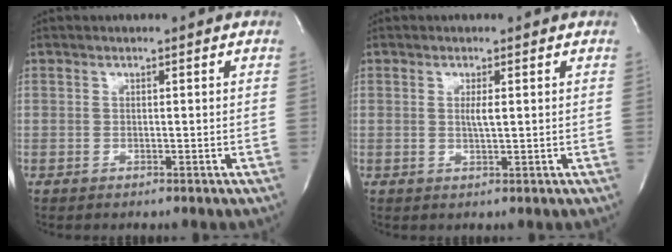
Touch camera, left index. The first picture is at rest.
{"total": 1.5, "force": [0.1, -0.1, 1.4], "torque": [-0.035, -0.007, 0.003]}